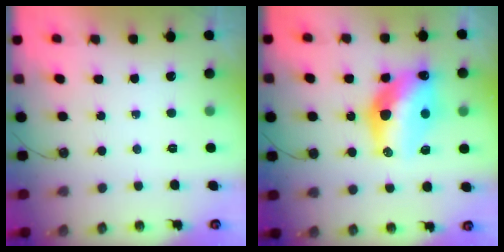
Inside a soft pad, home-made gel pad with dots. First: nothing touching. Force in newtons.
{"total": 16.3, "press": 15.6, "slide": 4.7}